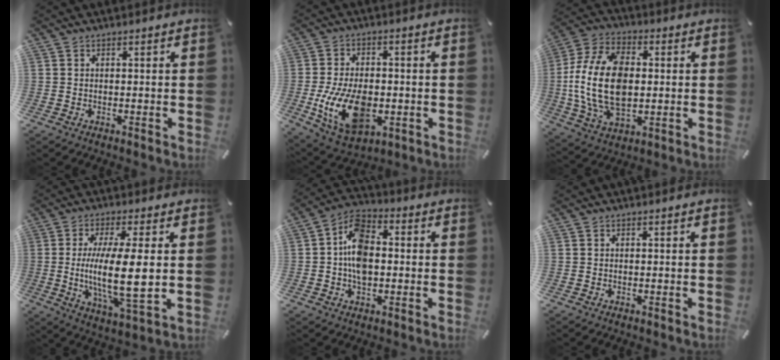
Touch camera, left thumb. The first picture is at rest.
{"total": 14.6, "force": [-2.7, 9.2, 11.0], "torque": [-0.216, -0.003, -0.046]}
{"total": 18.5, "force": [-0.2, 11.9, 14.2], "torque": [-0.324, 0.001, -0.006]}
{"total": 14.4, "force": [0.5, 3.1, 14.0], "torque": [-0.278, -0.020, 0.000]}
{"total": 10.2, "force": [-0.7, 6.9, 7.4], "torque": [-0.150, 0.015, -0.014]}
{"total": 0.0}